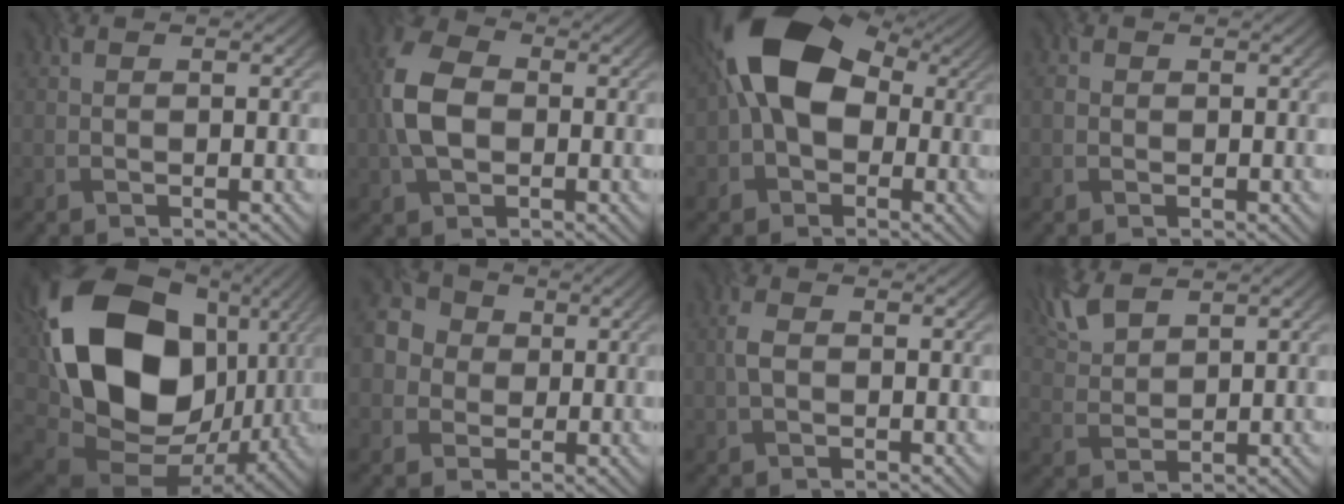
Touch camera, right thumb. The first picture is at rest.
{"total": 7.7, "force": [-0.2, 5.2, 5.7], "torque": [-0.144, 0.004, -0.013]}
{"total": 14.4, "force": [2.0, 9.8, 10.4], "torque": [-0.172, 0.011, 0.020]}
{"total": 0.5, "force": [0.1, 0.5, 0.0], "torque": [0.001, 0.001, -0.002]}
{"total": 20.3, "force": [4.5, 15.1, 12.8], "torque": [-0.310, -0.023, 0.101]}
{"total": 6.0, "force": [0.1, 5.6, 2.1], "torque": [-0.060, 0.009, -0.016]}
{"total": 2.0, "force": [-0.1, 1.3, 1.6], "torque": [-0.041, 0.004, -0.005]}
{"total": 4.9, "force": [3.6, 1.7, 2.8], "torque": [-0.078, 0.008, 0.079]}